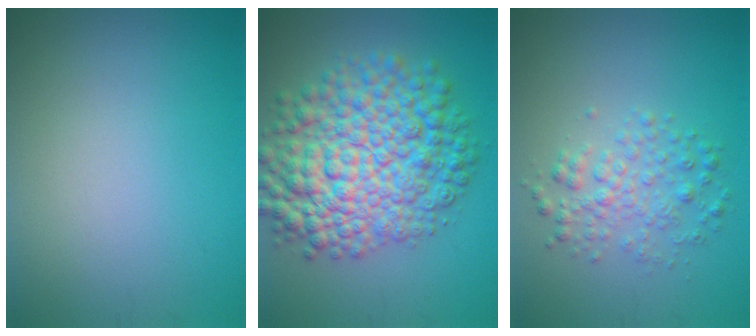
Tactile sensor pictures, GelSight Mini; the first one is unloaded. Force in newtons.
{"total": 10.5, "press": 10.5, "slide": 0.2}
{"total": 2.8, "press": 2.8, "slide": 0.0}